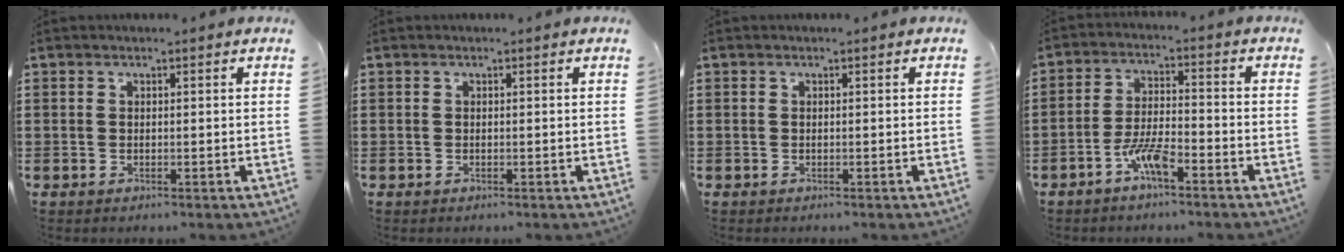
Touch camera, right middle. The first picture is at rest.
{"total": 0.0}
{"total": 0.0}
{"total": 5.8, "force": [-3.7, 1.1, 4.3], "torque": [-0.098, 0.000, -0.073]}